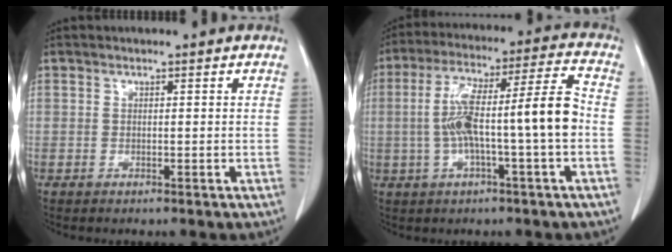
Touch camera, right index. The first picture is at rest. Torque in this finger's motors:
{"motor_torque": [1.49, -0.06, 0.60, 0.21]}